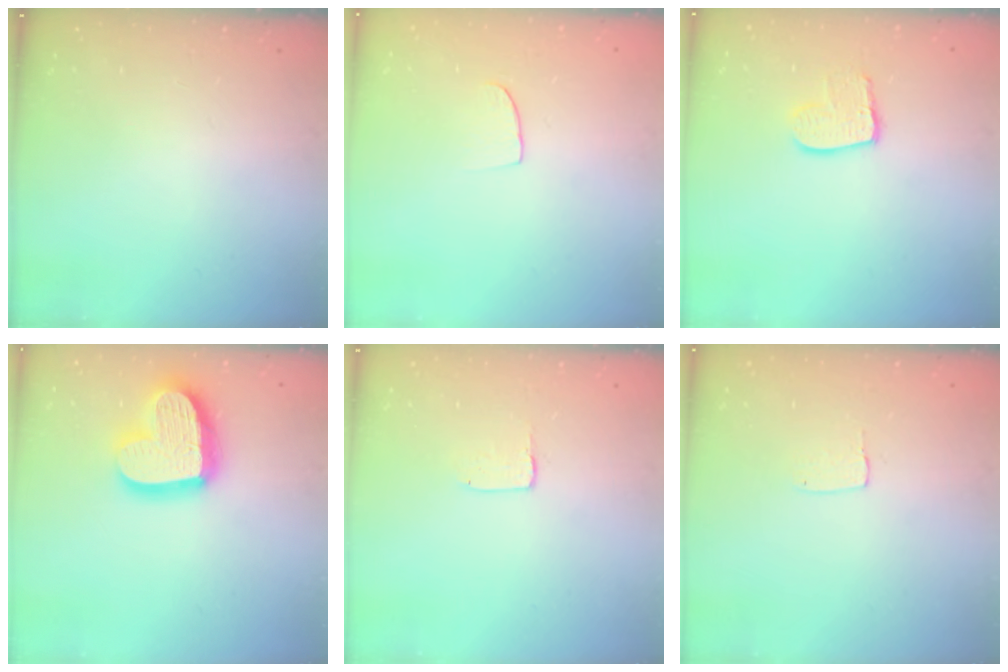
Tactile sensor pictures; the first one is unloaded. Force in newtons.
{"total": 5.5, "press": 5.4, "slide": 0.5}
{"total": 9.9, "press": 9.9, "slide": 0.8}
{"total": 20.5, "press": 20.4, "slide": 1.5}
{"total": 1.7, "press": 1.6, "slide": 0.1}
{"total": 3.2, "press": 3.2, "slide": 0.2}